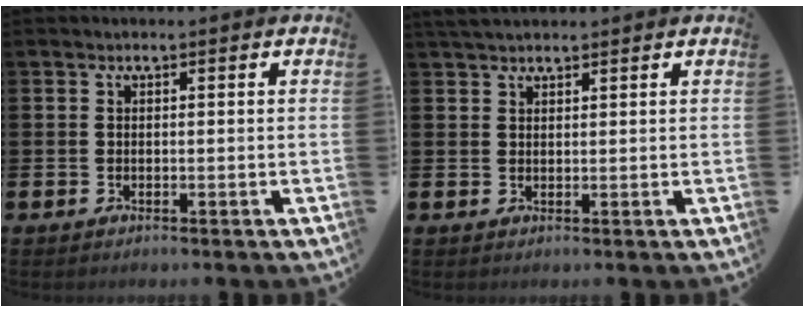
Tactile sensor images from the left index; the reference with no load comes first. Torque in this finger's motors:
{"motor_torque": [0.19, -0.24, 0.09, 0.16]}